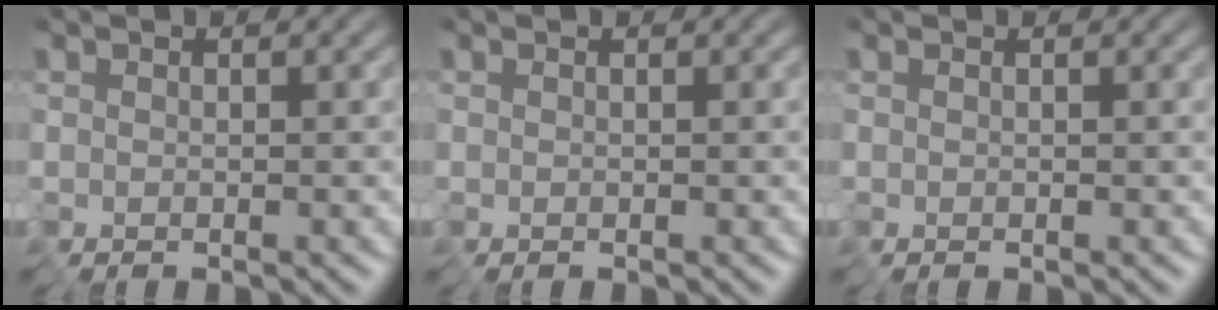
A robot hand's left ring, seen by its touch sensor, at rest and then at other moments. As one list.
[{"total": 0.0}, {"total": 0.0}]